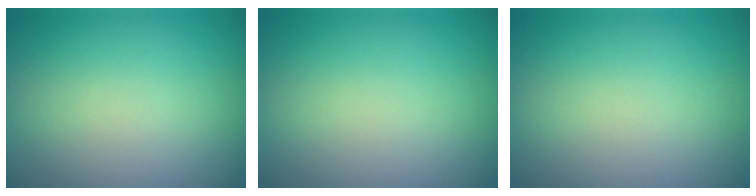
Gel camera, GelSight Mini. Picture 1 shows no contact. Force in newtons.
{"total": 0.0}
{"total": 0.0}